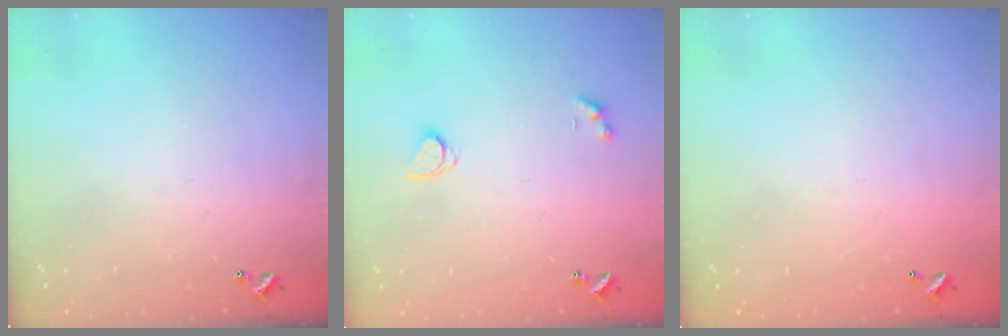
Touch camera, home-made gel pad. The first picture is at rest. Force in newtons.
{"total": 2.6, "press": 2.6, "slide": 0.5}
{"total": 2.9, "press": 2.9, "slide": 0.1}